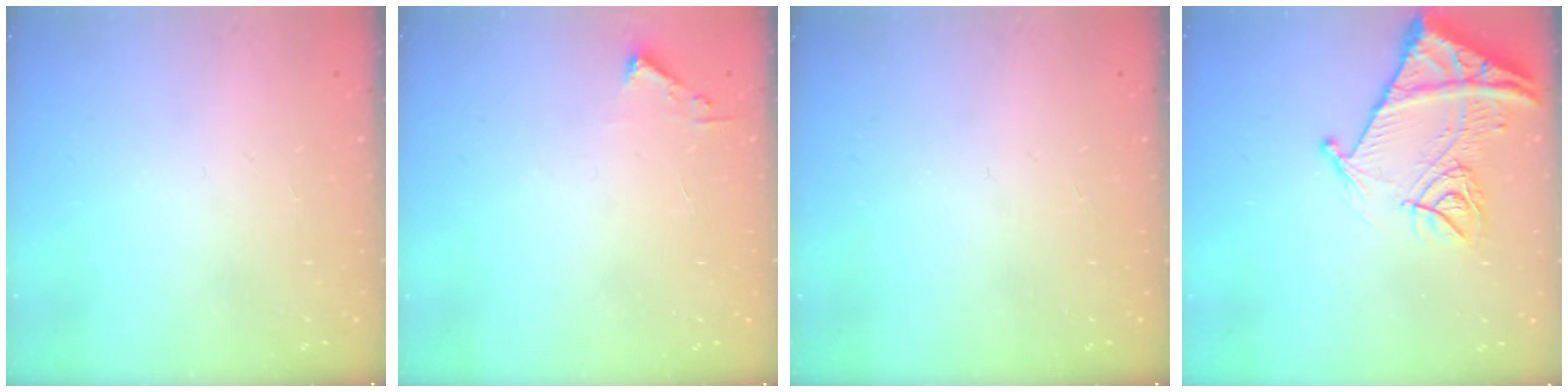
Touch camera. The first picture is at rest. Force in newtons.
{"total": 2.4, "press": 2.4, "slide": 0.3}
{"total": 0.0}
{"total": 14.9, "press": 14.8, "slide": 1.6}